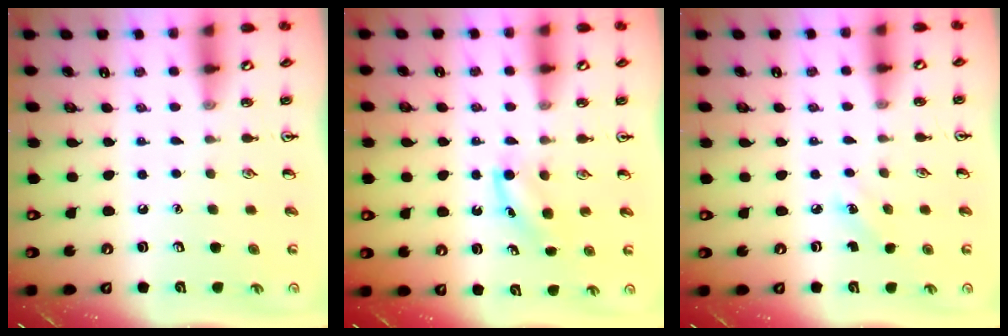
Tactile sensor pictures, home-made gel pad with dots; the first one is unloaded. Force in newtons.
{"total": 4.1, "press": 3.9, "slide": 1.2}
{"total": 2.5, "press": 2.3, "slide": 0.9}